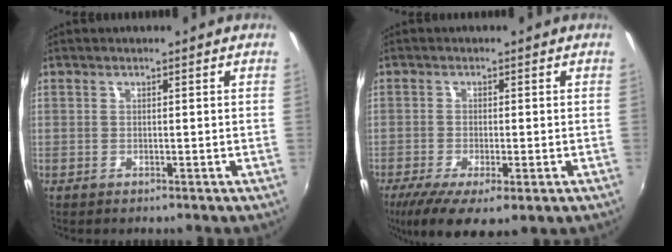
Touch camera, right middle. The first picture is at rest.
{"total": 10.3, "force": [-5.6, 3.0, 8.1], "torque": [-0.166, -0.044, -0.089]}